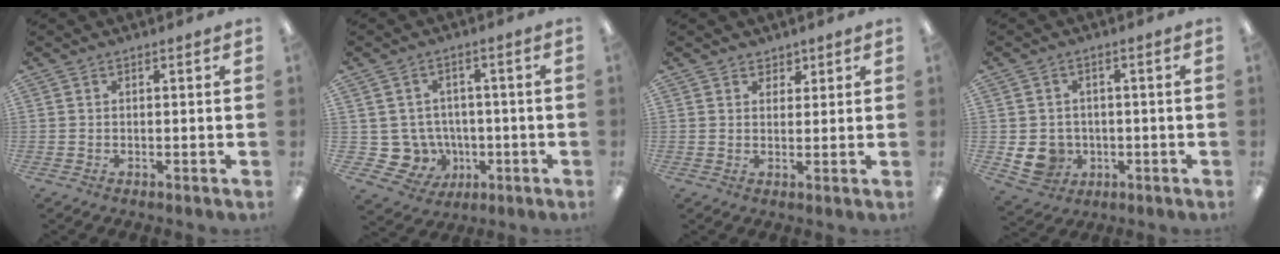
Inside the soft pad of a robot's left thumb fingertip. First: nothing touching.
{"total": 8.1, "force": [-0.9, 7.8, 1.6], "torque": [-0.068, -0.004, -0.006]}
{"total": 2.6, "force": [1.9, 1.9, -0.1], "torque": [0.014, -0.005, 0.032]}
{"total": 6.7, "force": [-1.6, 6.1, 2.3], "torque": [-0.057, 0.011, -0.021]}